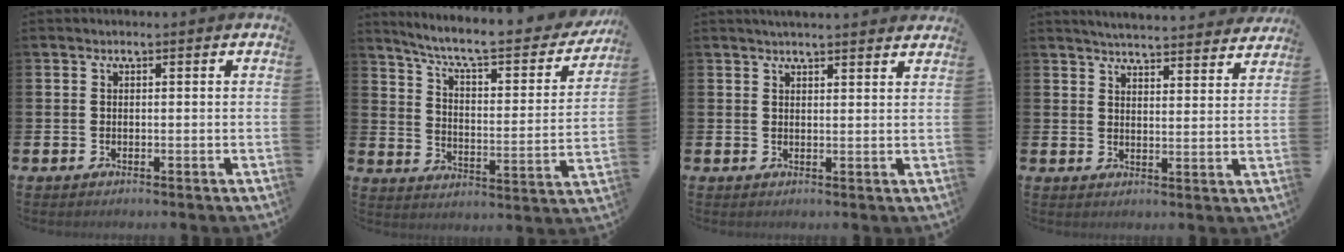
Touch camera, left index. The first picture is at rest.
{"total": 8.0, "force": [6.9, 1.7, 3.7], "torque": [-0.095, -0.049, 0.112]}
{"total": 2.8, "force": [2.8, 0.0, 0.4], "torque": [-0.008, -0.012, 0.050]}
{"total": 5.1, "force": [5.0, 0.1, 0.4], "torque": [-0.018, -0.036, 0.089]}